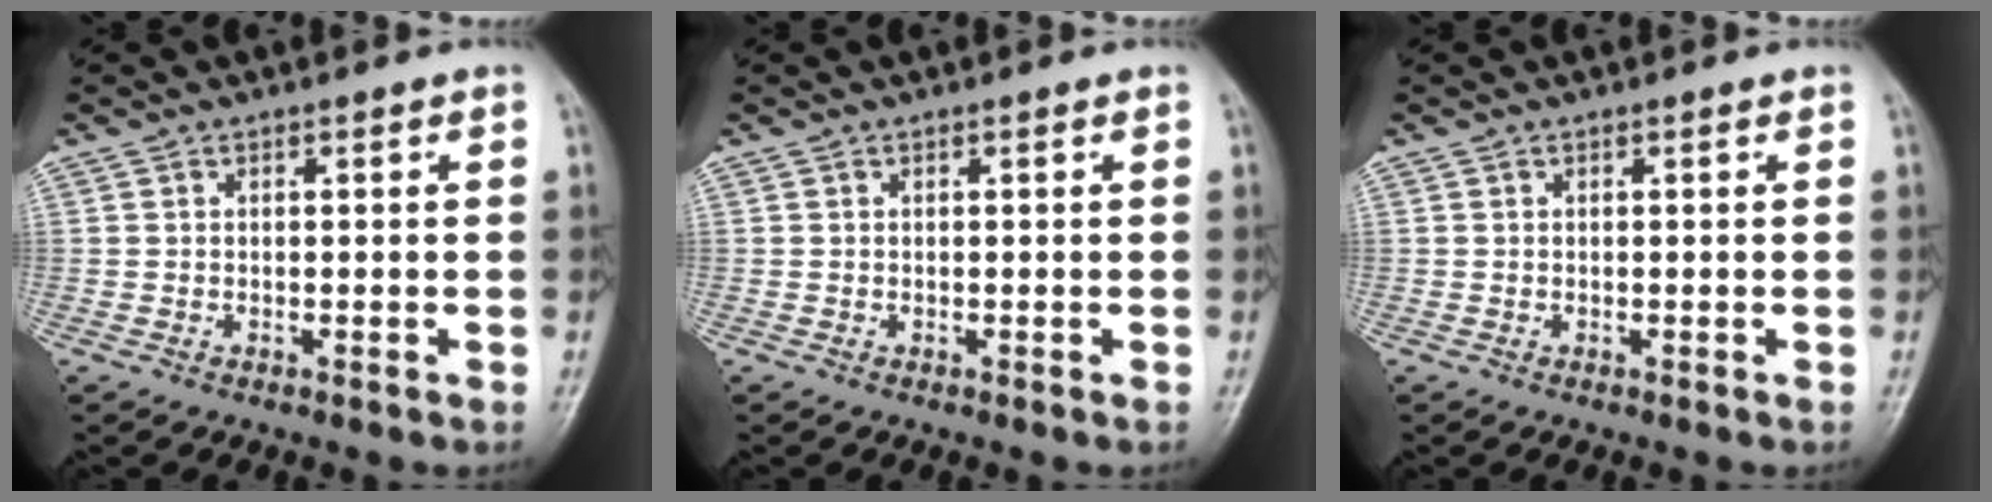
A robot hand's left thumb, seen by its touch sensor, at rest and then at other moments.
{"total": 0.0}
{"total": 0.0}